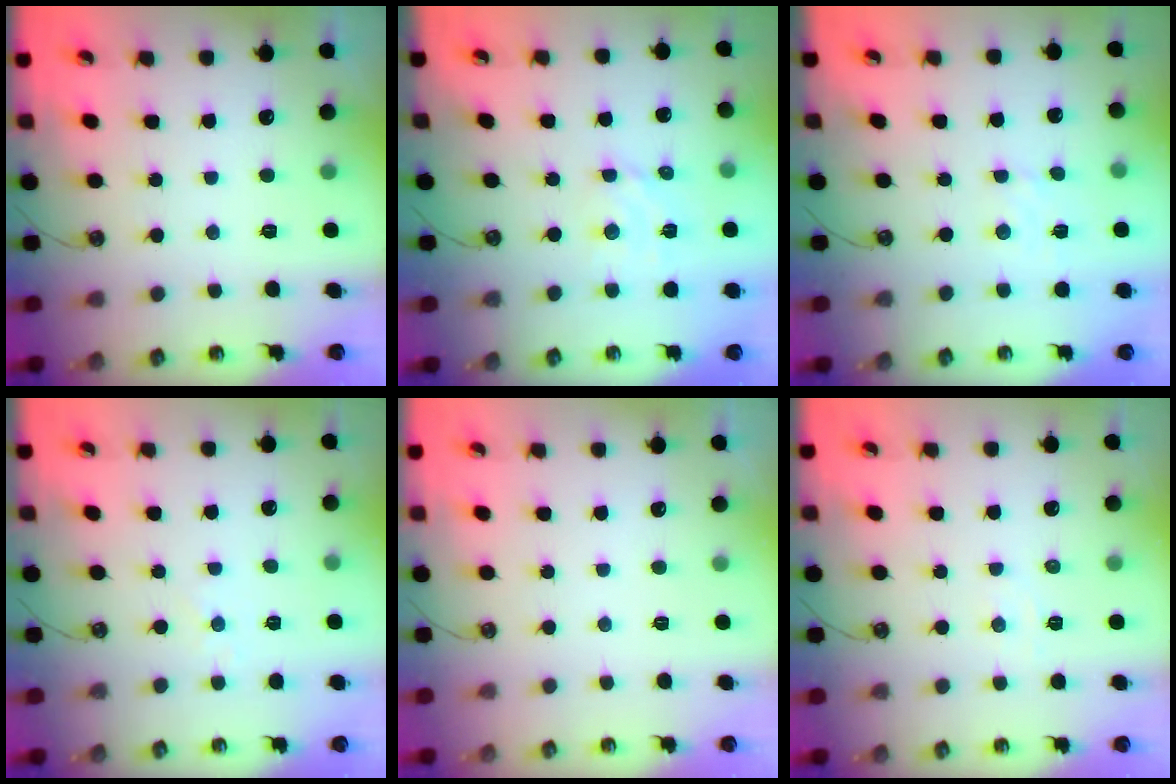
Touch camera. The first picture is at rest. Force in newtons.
{"total": 4.5, "press": 4.4, "slide": 1.0}
{"total": 2.4, "press": 2.4, "slide": 0.4}
{"total": 3.7, "press": 3.6, "slide": 0.4}
{"total": 0.0}
{"total": 3.3, "press": 3.3, "slide": 0.6}